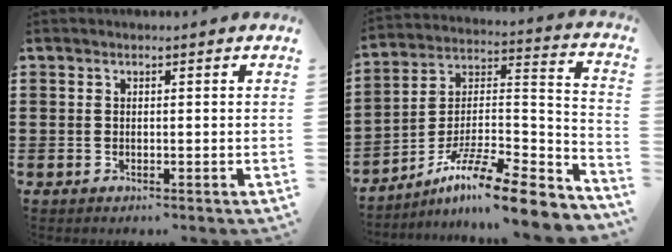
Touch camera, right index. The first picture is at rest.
{"total": 11.7, "force": [-8.9, 1.2, 7.5], "torque": [-0.126, 0.006, -0.168]}